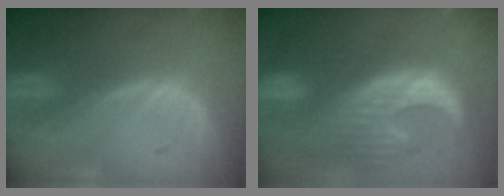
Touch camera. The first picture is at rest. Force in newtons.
{"total": 12.8, "press": 11.1, "slide": 6.2}